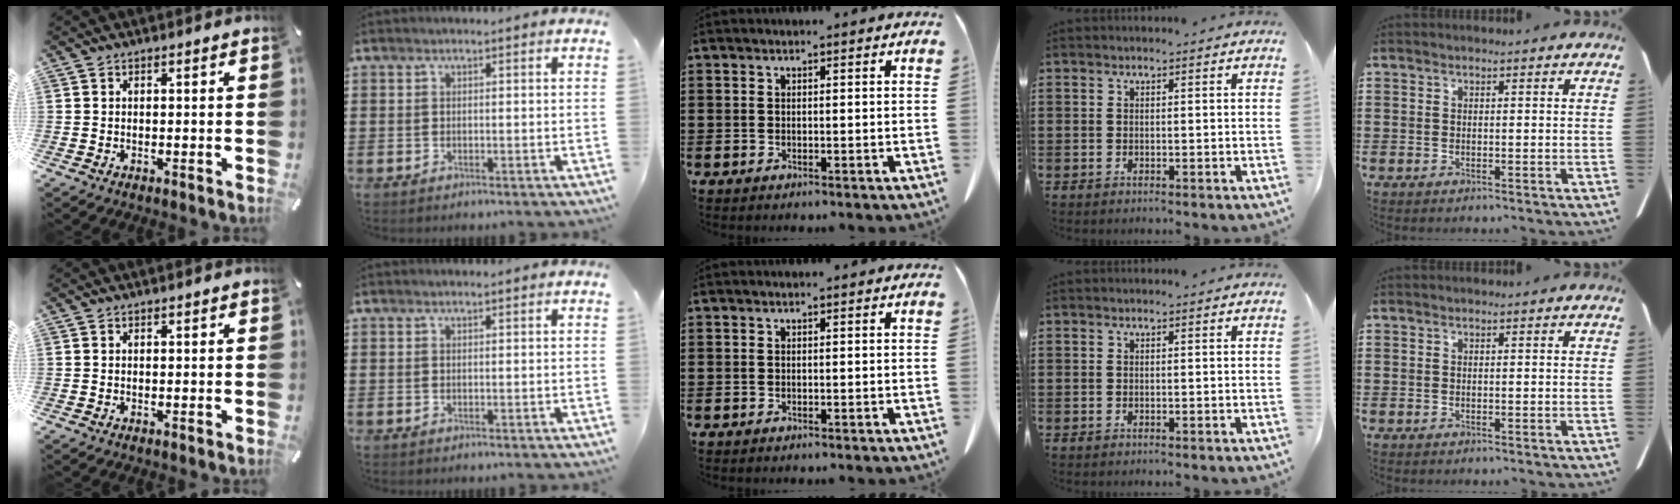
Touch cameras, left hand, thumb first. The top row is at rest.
{}